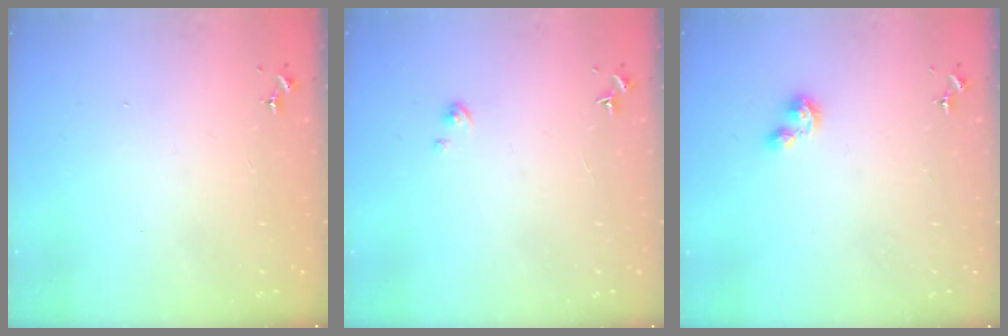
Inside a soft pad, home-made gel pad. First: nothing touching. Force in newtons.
{"total": 1.8, "press": 1.8, "slide": 0.2}
{"total": 2.3, "press": 2.3, "slide": 0.4}